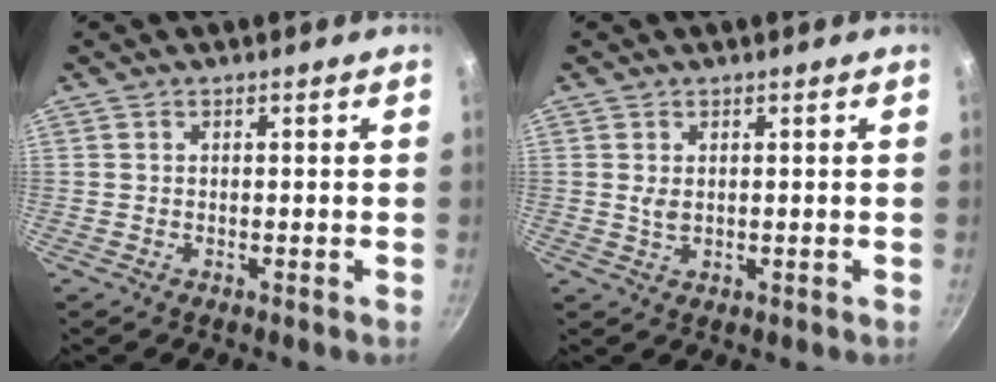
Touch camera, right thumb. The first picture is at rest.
{"total": 2.0, "force": [0.5, 1.2, 1.6], "torque": [-0.028, -0.005, 0.011]}